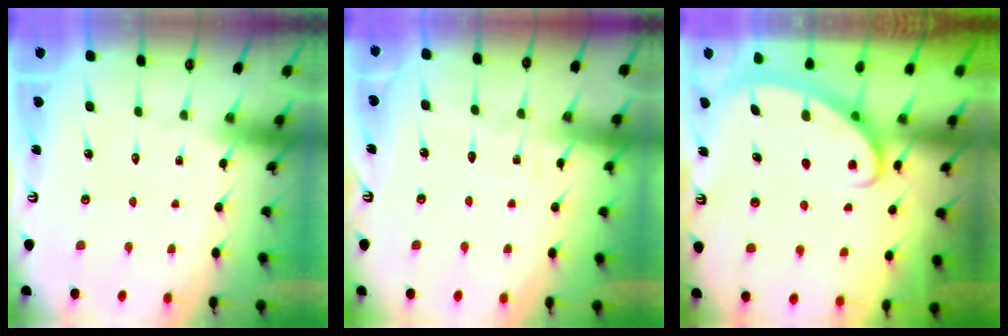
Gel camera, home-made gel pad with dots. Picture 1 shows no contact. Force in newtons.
{"total": 3.7, "press": 3.7, "slide": 0.3}
{"total": 2.6, "press": 2.6, "slide": 0.4}